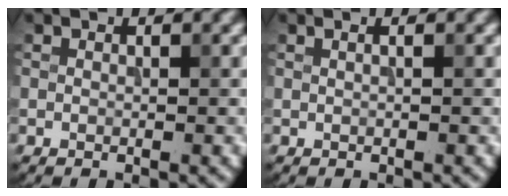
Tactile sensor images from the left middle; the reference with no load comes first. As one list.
[{"total": 1.7, "force": [0.8, 1.0, 1.2], "torque": [-0.001, 0.003, -0.009]}]